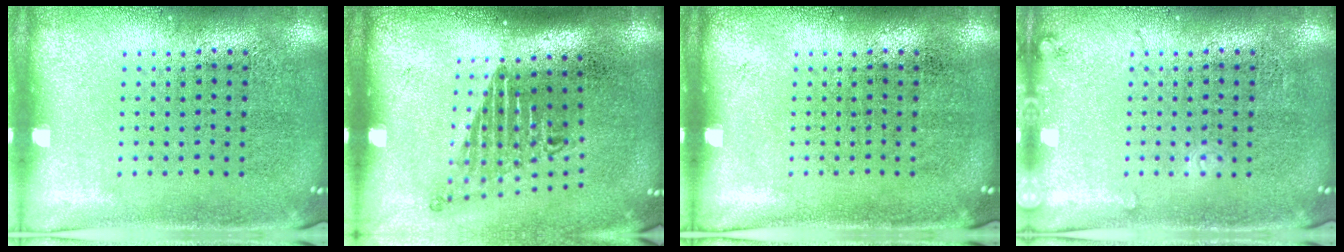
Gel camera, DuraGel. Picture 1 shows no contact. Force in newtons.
{"total": 1.7, "press": 1.2, "slide": 1.2}
{"total": 0.0}
{"total": 1.2, "press": 1.2, "slide": 0.1}